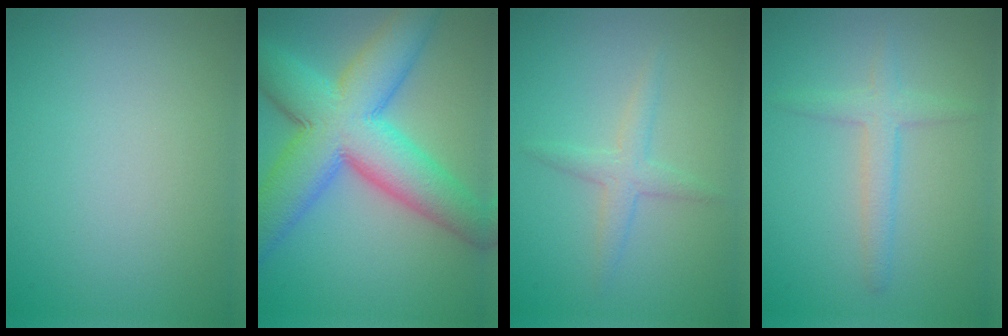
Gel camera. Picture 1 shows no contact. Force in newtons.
{"total": 11.9, "press": 11.9, "slide": 0.3}
{"total": 2.0, "press": 2.0, "slide": 0.1}
{"total": 2.3, "press": 2.3, "slide": 0.1}